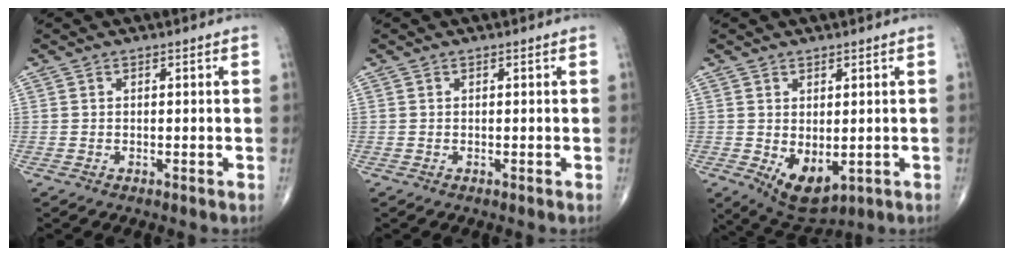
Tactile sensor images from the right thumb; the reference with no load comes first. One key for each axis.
{"total": 0.0}
{"total": 7.6, "fx": -1.3, "fy": 4.2, "fz": 6.2, "tx": -0.085, "ty": -0.010, "tz": 0.000}